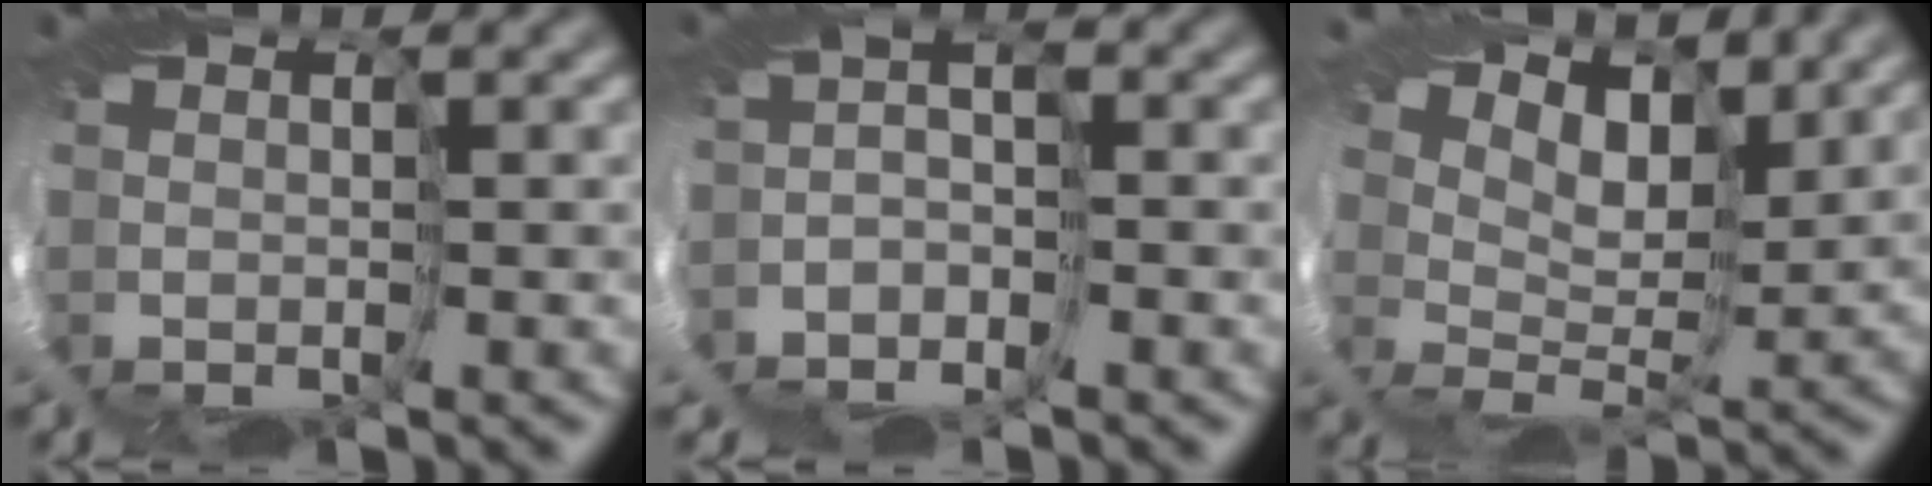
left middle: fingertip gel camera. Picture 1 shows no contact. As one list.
[{"total": 2.7, "force": [-2.6, -0.7, 0.5], "torque": [0.002, 0.000, -0.063]}, {"total": 5.7, "force": [5.5, 0.4, 1.6], "torque": [-0.025, 0.012, 0.049]}]